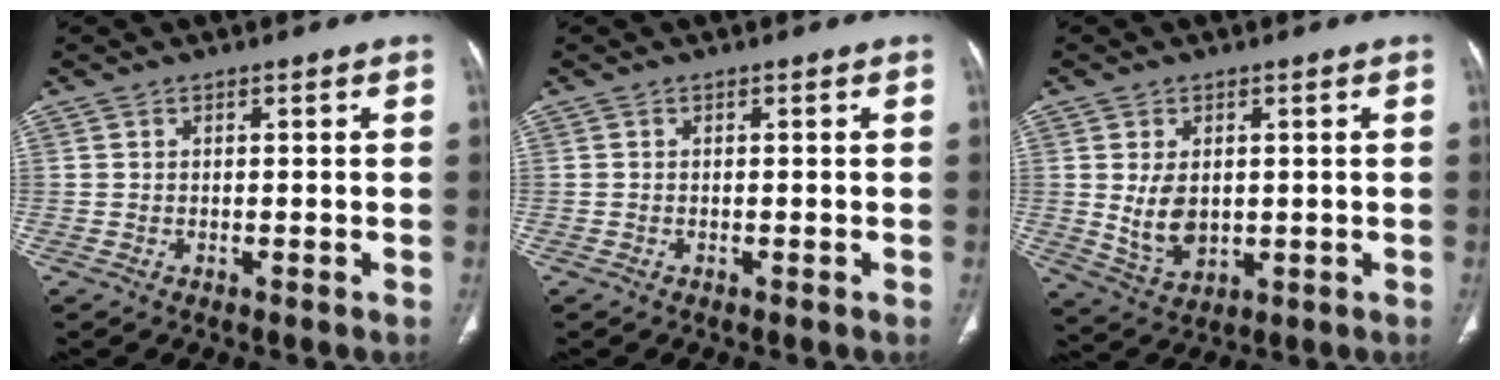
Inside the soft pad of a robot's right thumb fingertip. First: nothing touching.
{"total": 0.0}
{"total": 6.8, "force": [0.5, 4.6, 5.0], "torque": [-0.080, -0.014, 0.026]}